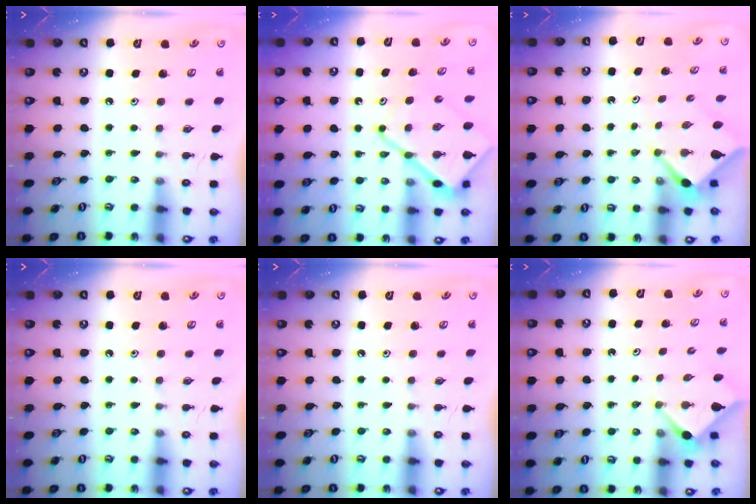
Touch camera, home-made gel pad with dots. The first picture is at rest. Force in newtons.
{"total": 14.1, "press": 14.0, "slide": 1.6}
{"total": 2.2, "press": 2.2, "slide": 0.2}
{"total": 0.0}
{"total": 0.0}
{"total": 2.9, "press": 2.9, "slide": 0.2}